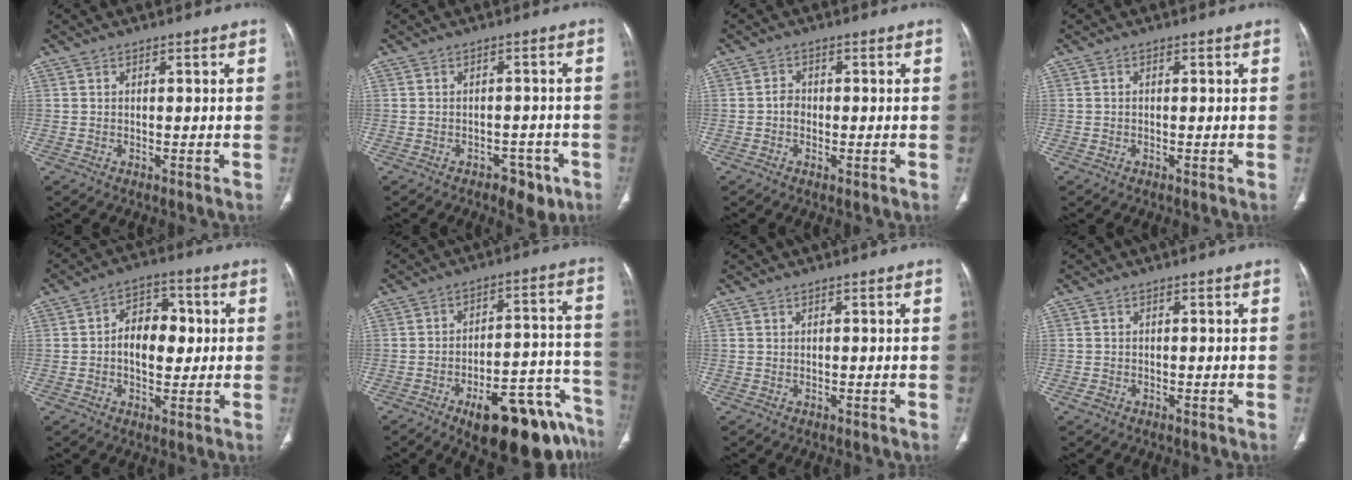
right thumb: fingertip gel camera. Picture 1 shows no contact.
{"total": 5.3, "force": [-3.1, 3.2, 2.8], "torque": [-0.016, 0.019, -0.039]}
{"total": 2.3, "force": [-0.5, 1.8, 1.4], "torque": [-0.016, 0.005, -0.017]}
{"total": 0.6, "force": [-0.1, 0.4, 0.4], "torque": [-0.005, 0.001, -0.006]}
{"total": 9.3, "force": [0.2, 6.3, 6.9], "torque": [-0.075, 0.020, -0.003]}
{"total": 20.9, "force": [-13.7, 7.7, 13.7], "torque": [-0.089, 0.103, -0.188]}
{"total": 0.0}
{"total": 1.1, "force": [-0.6, 0.8, 0.4], "torque": [-0.007, 0.001, -0.014]}